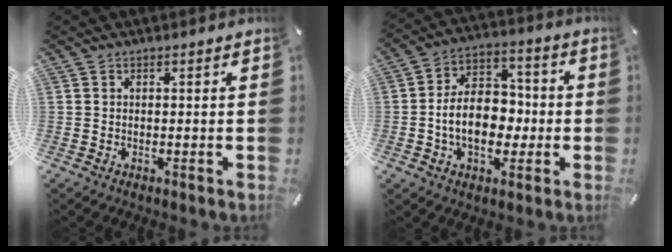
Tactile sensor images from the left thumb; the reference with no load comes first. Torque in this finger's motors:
{"motor_torque": [0.36, 0.40, 1.81, 0.67, 0.22]}